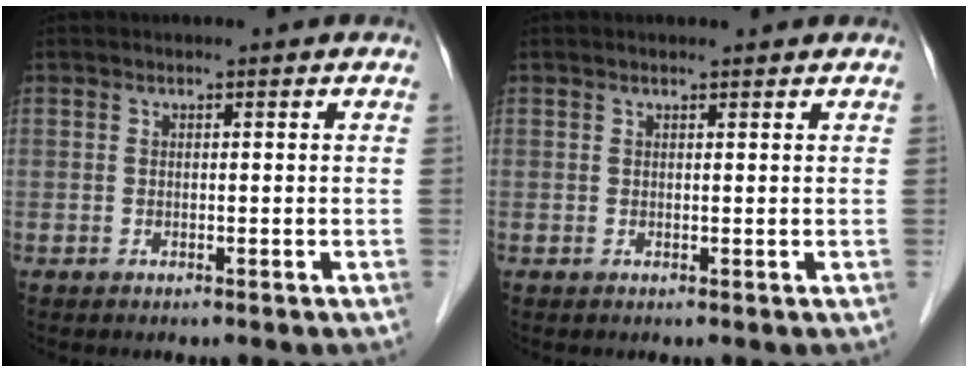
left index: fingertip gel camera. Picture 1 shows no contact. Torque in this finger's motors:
{"motor_torque": [0.21, -0.10, 0.05, -0.01]}